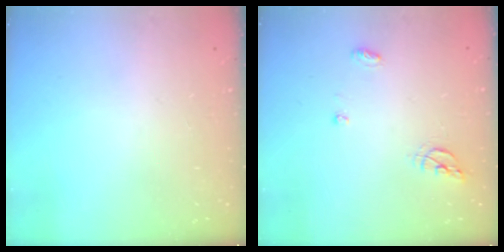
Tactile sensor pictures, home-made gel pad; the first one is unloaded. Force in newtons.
{"total": 6.2, "press": 6.2, "slide": 0.4}